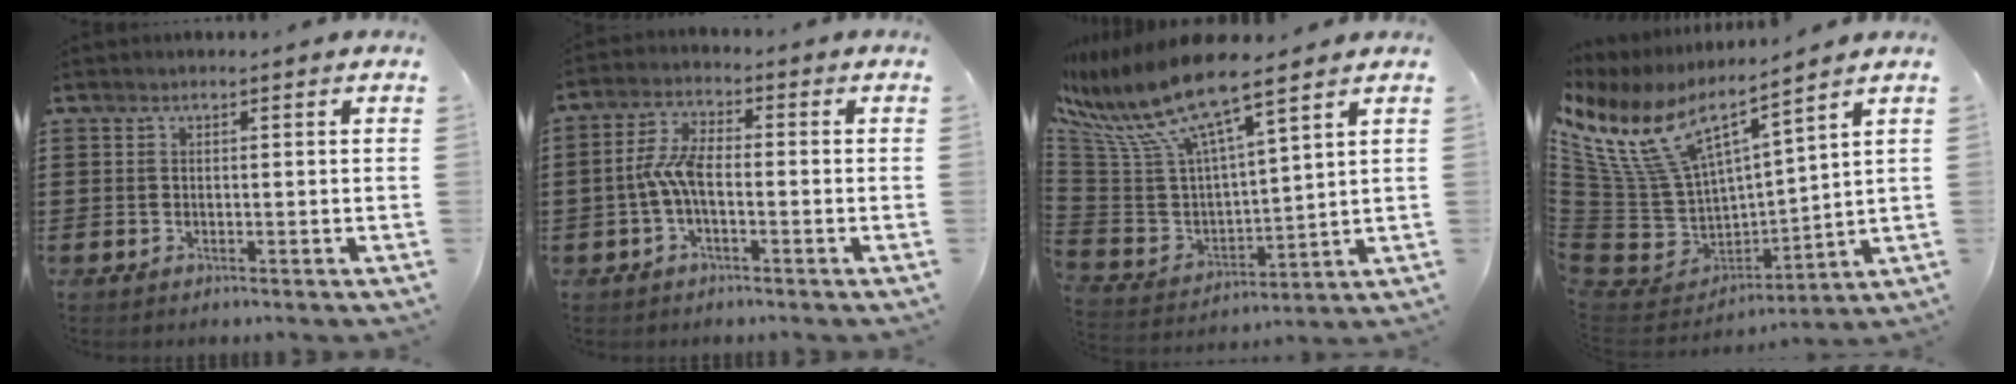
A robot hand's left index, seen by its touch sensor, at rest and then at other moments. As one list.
[{"total": 5.7, "force": [-1.2, 2.2, 5.2], "torque": [-0.127, -0.004, -0.031]}, {"total": 10.5, "force": [7.9, 1.3, 6.8], "torque": [-0.178, -0.058, 0.130]}, {"total": 11.4, "force": [7.1, 5.5, 7.1], "torque": [-0.193, -0.050, 0.125]}]